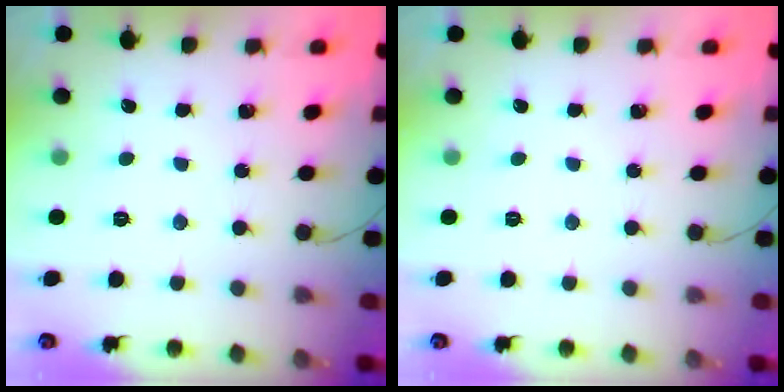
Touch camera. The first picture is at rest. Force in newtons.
{"total": 0.0}